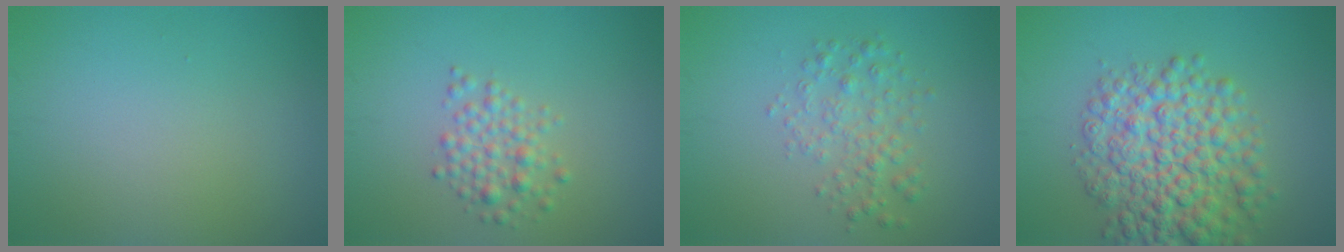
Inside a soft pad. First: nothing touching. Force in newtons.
{"total": 2.5, "press": 2.5, "slide": 0.1}
{"total": 2.5, "press": 2.5, "slide": 0.1}
{"total": 8.3, "press": 8.3, "slide": 0.2}